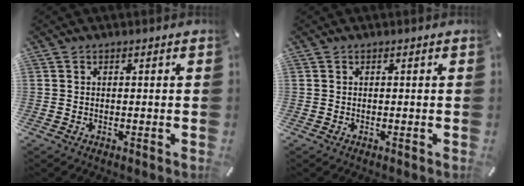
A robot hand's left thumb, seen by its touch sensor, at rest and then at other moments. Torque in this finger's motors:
{"motor_torque": [0.13, 0.14, -0.02, -0.01, 0.00]}